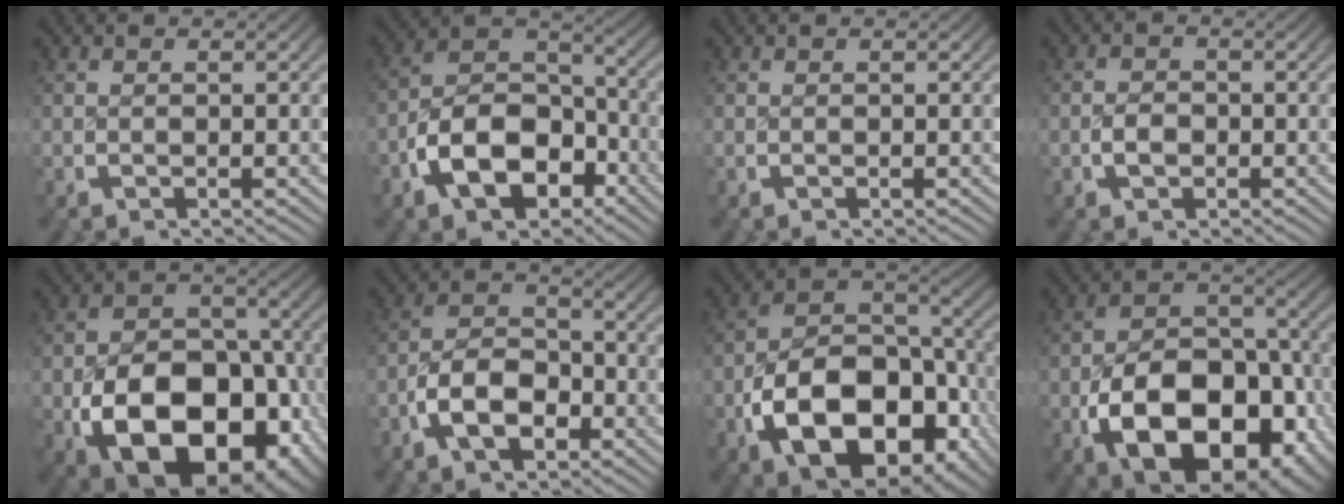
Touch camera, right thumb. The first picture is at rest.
{"total": 9.8, "force": [-3.5, 6.5, 6.5], "torque": [-0.138, -0.023, -0.049]}
{"total": 0.0}
{"total": 1.9, "force": [-0.7, 1.3, 1.2], "torque": [-0.029, -0.004, -0.010]}
{"total": 19.6, "force": [-5.3, 12.8, 13.9], "torque": [-0.266, -0.079, -0.048]}
{"total": 7.0, "force": [-2.5, 4.7, 4.5], "torque": [-0.086, -0.010, -0.044]}
{"total": 15.9, "force": [-4.3, 10.2, 11.5], "torque": [-0.232, -0.045, -0.047]}
{"total": 17.8, "force": [-4.7, 11.3, 12.8], "torque": [-0.258, -0.069, -0.043]}